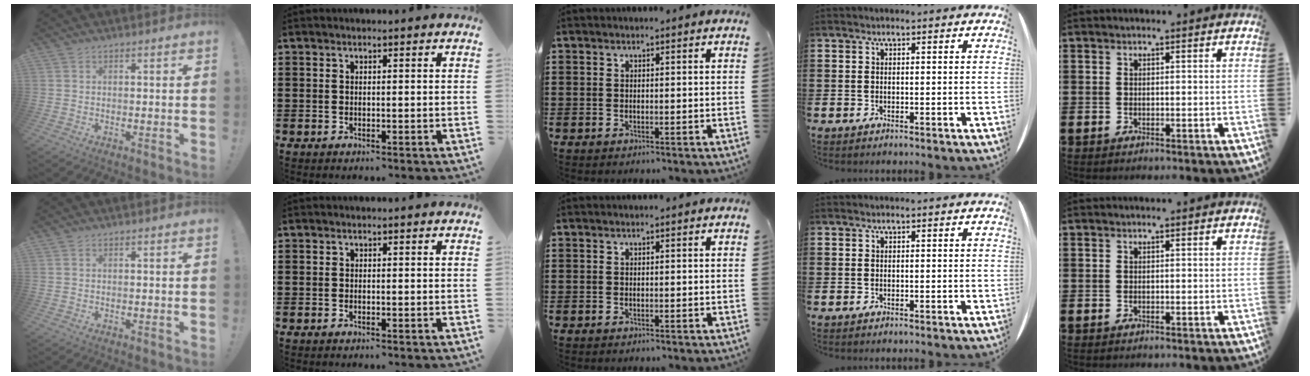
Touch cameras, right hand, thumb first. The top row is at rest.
{}